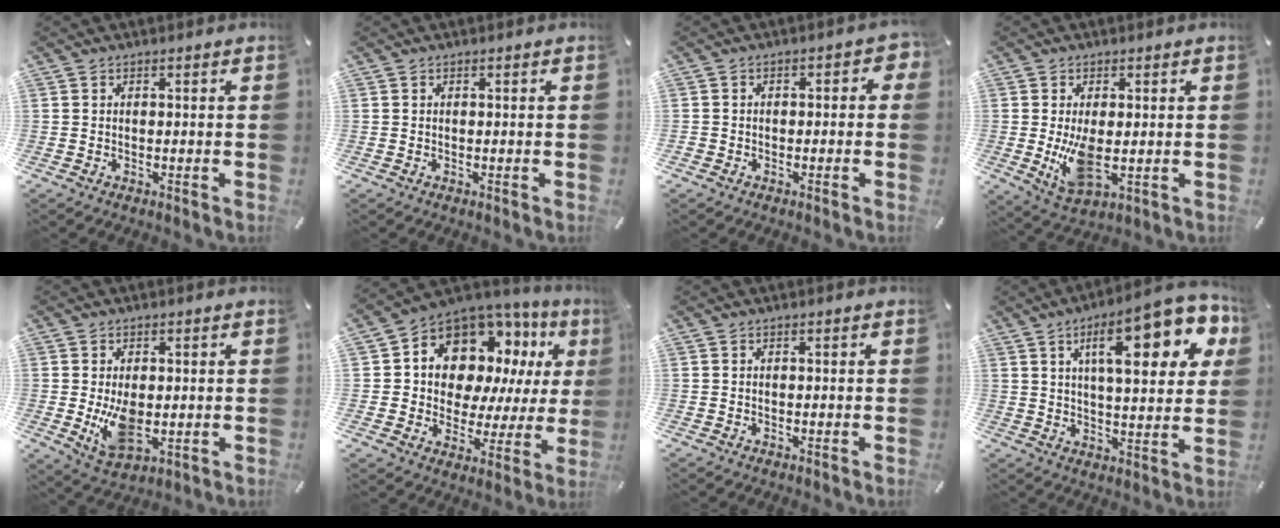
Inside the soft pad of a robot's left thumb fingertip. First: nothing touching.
{"total": 0.0}
{"total": 3.5, "force": [-1.4, 2.3, 2.2], "torque": [-0.031, 0.014, -0.028]}
{"total": 9.1, "force": [0.0, 4.6, 7.9], "torque": [-0.160, -0.017, 0.000]}
{"total": 8.6, "force": [-0.2, 5.1, 6.9], "torque": [-0.129, -0.012, -0.004]}
{"total": 12.5, "force": [6.5, 9.3, 5.4], "torque": [-0.101, -0.054, 0.123]}
{"total": 0.0}
{"total": 20.2, "force": [8.6, 7.3, 16.7], "torque": [-0.253, -0.018, 0.128]}